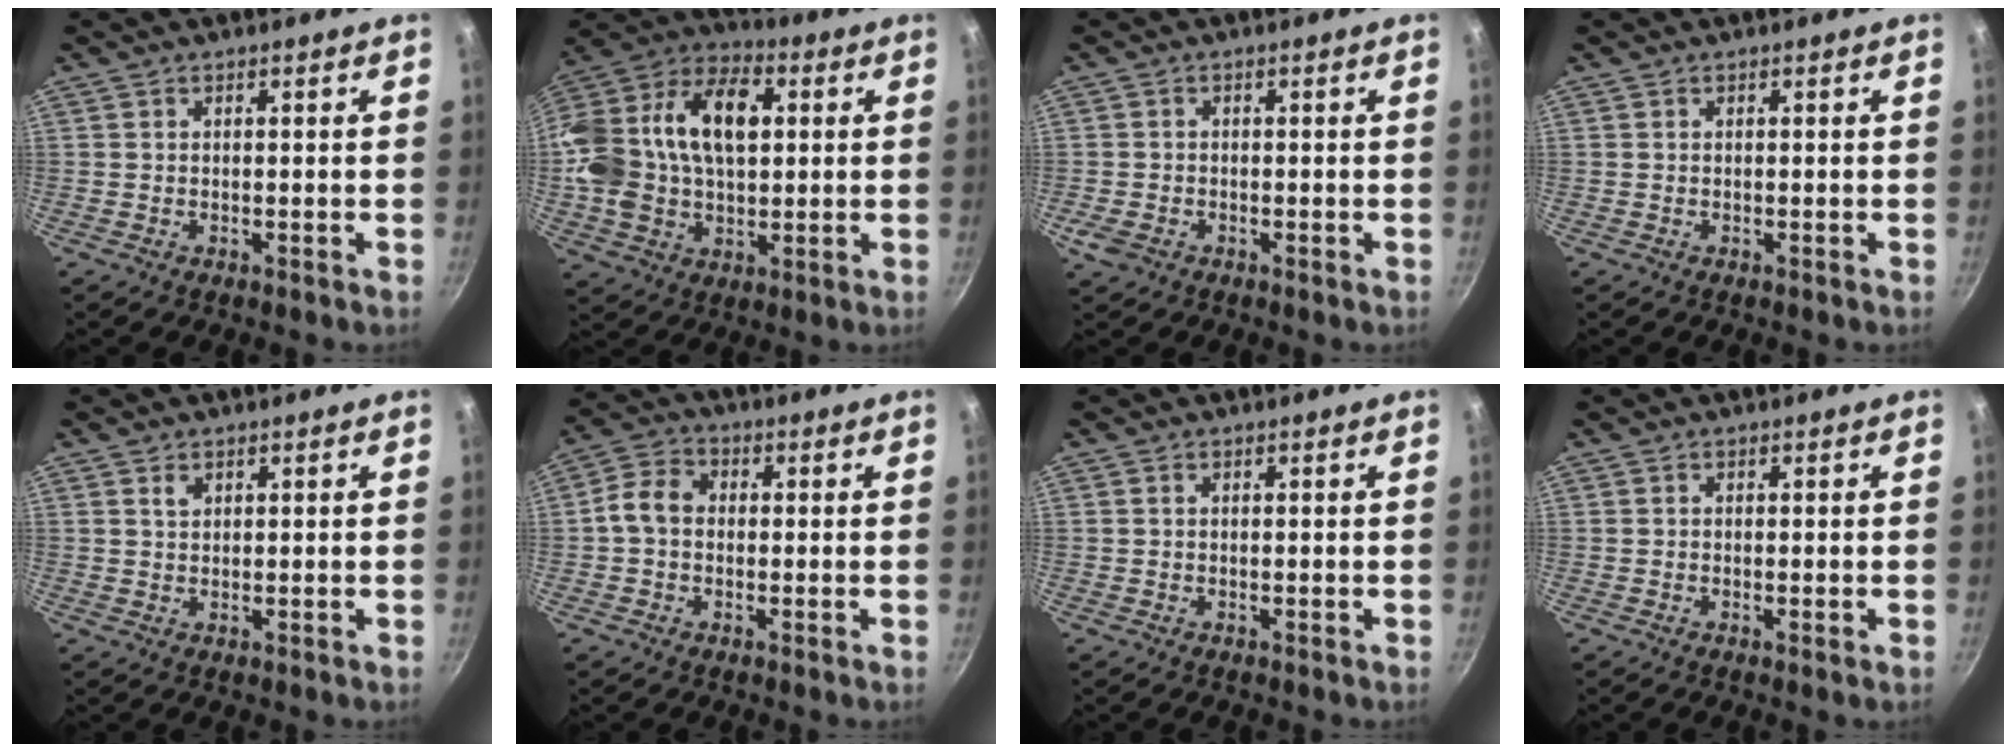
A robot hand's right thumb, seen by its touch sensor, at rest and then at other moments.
{"total": 24.1, "force": [2.8, 15.1, 18.6], "torque": [-0.373, 0.025, 0.046]}
{"total": 2.6, "force": [-1.2, 1.8, 1.4], "torque": [-0.030, 0.000, -0.019]}
{"total": 0.0}
{"total": 1.6, "force": [0.9, 1.1, 0.8], "torque": [-0.007, -0.005, 0.017]}
{"total": 6.3, "force": [-0.2, 4.9, 3.9], "torque": [-0.067, 0.021, -0.013]}
{"total": 0.0}
{"total": 0.6, "force": [-0.2, 0.1, 0.6], "torque": [-0.013, -0.002, -0.002]}